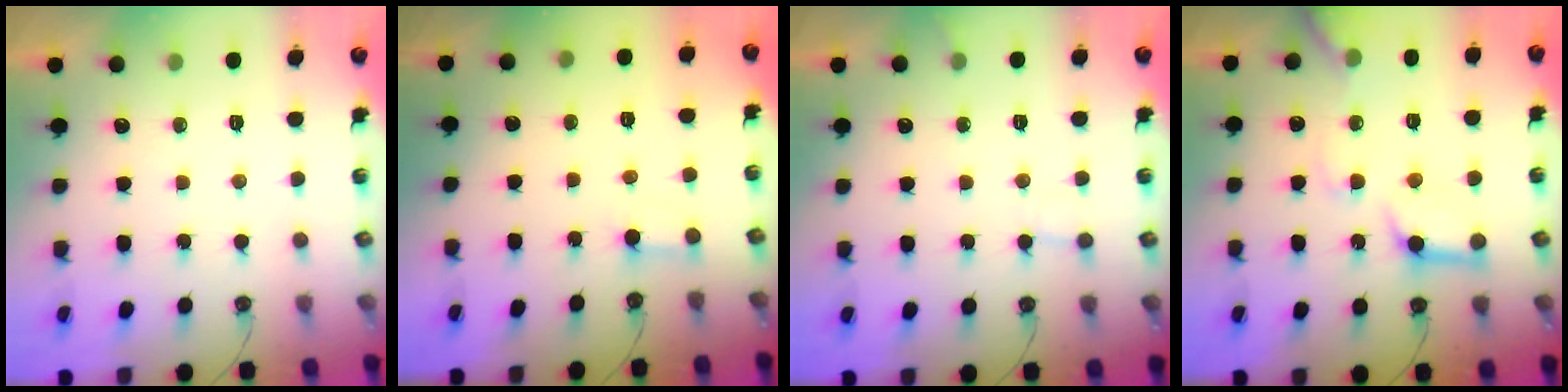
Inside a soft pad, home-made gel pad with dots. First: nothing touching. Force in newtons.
{"total": 2.3, "press": 2.3, "slide": 0.2}
{"total": 5.3, "press": 5.3, "slide": 0.3}
{"total": 13.9, "press": 13.8, "slide": 1.6}